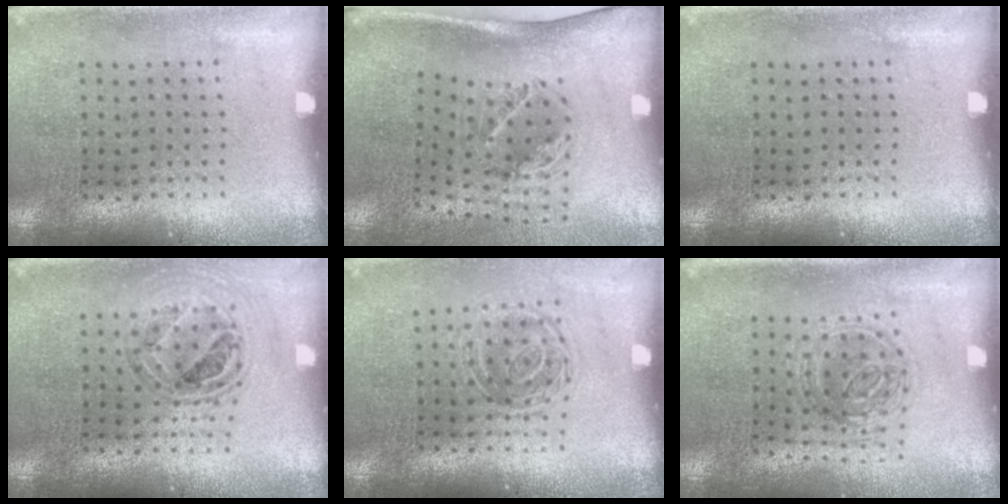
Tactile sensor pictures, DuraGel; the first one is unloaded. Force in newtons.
{"total": 2.1, "press": 1.3, "slide": 1.7}
{"total": 0.0}
{"total": 0.8, "press": 0.8, "slide": 0.1}
{"total": 1.4, "press": 1.1, "slide": 0.9}
{"total": 1.2, "press": 1.1, "slide": 0.4}